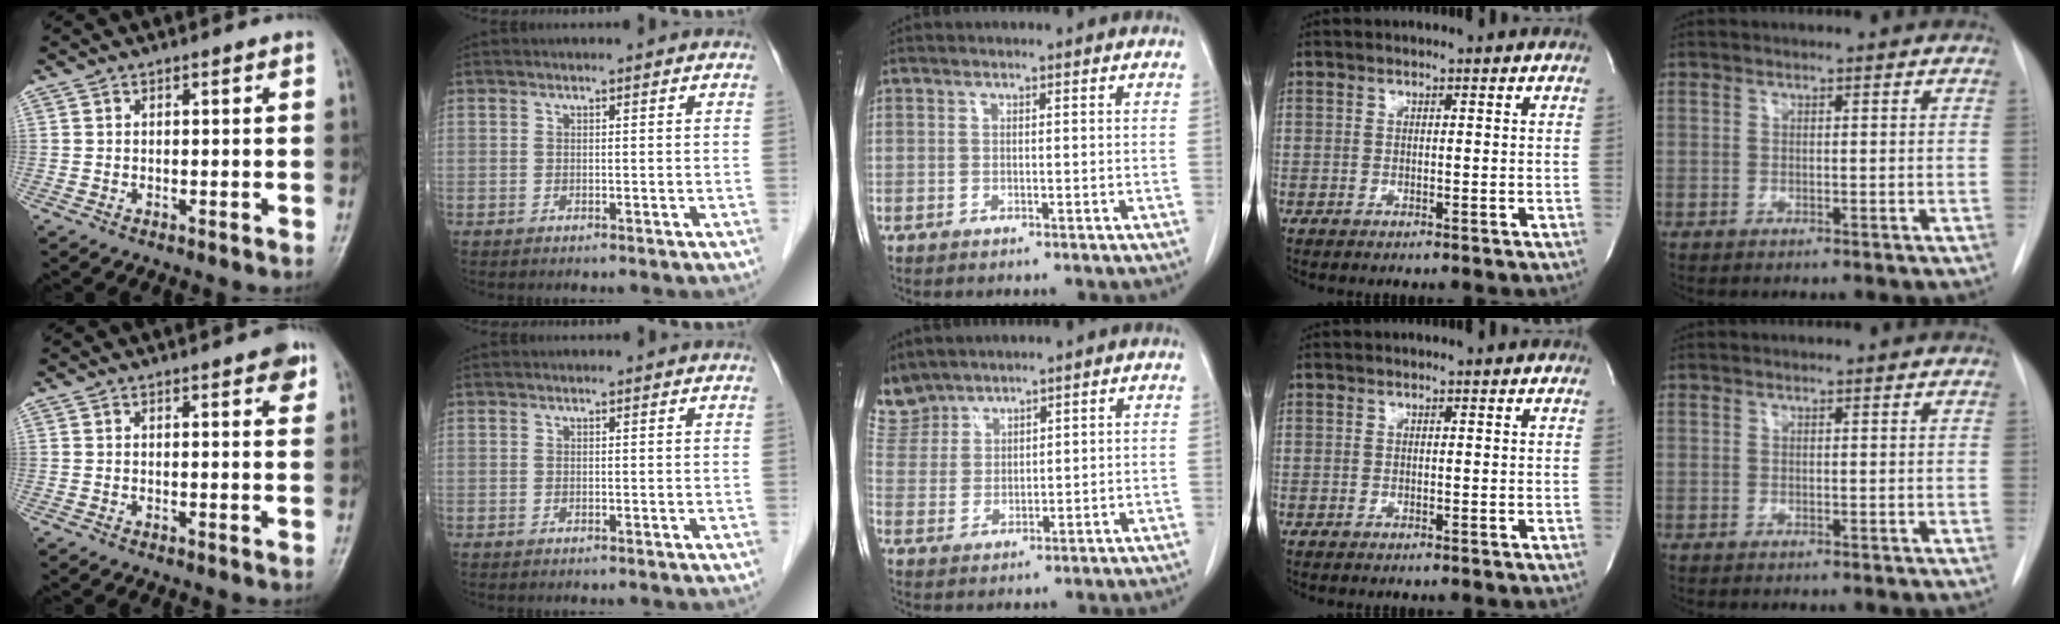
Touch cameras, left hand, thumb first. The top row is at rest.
{"thumb": {"total": 3.5, "force": [1.9, 1.1, 2.7], "torque": [-0.024, -0.006, 0.019]}, "middle": {"total": 5.6, "force": [5.3, 1.6, -0.2], "torque": [-0.004, 0.004, 0.122]}}